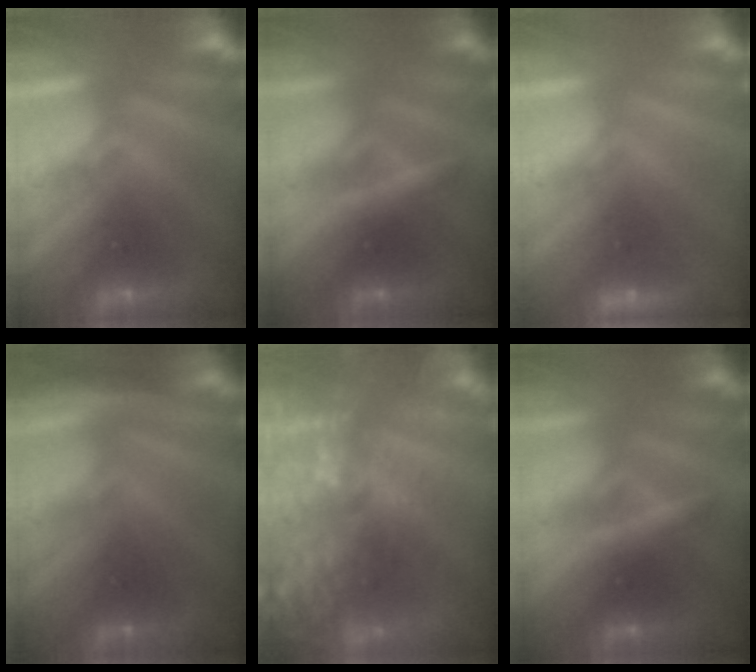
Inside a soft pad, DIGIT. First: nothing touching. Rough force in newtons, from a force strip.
{"total": 2.8}
{"total": 1.9}
{"total": 2.0}
{"total": 8.9}
{"total": 2.8}